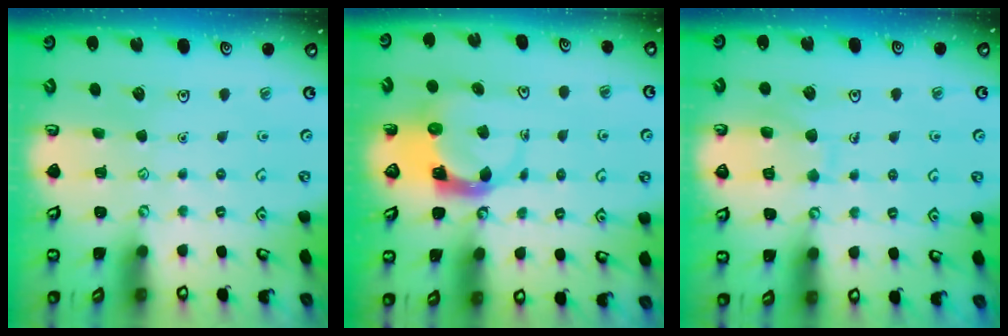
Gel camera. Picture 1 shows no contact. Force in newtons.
{"total": 5.4, "press": 5.3, "slide": 1.0}
{"total": 7.5, "press": 7.5, "slide": 0.7}